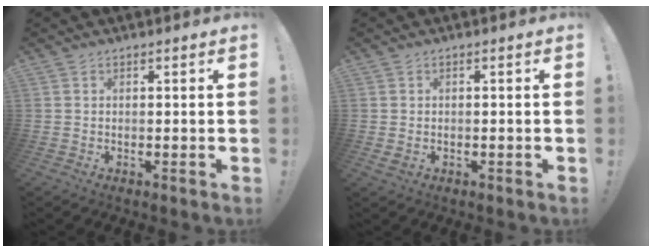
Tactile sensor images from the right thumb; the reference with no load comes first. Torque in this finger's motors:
{"motor_torque": [-0.17, 0.19, 0.20, 0.04, 0.01]}